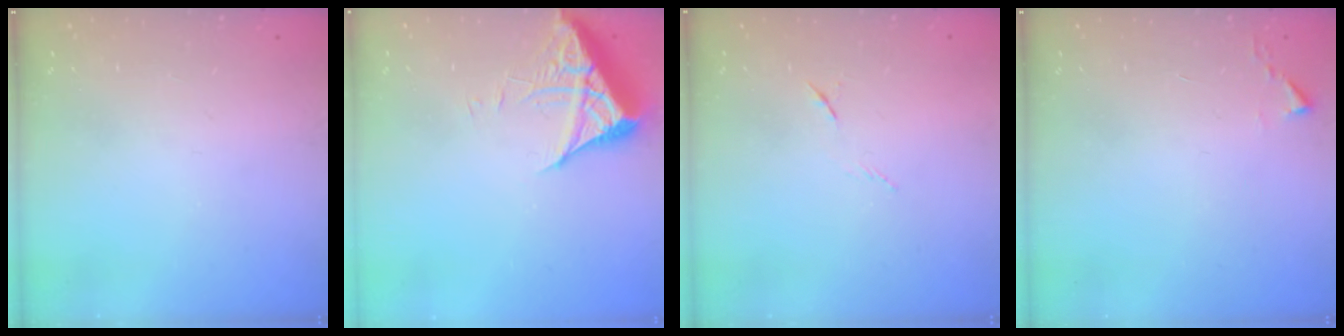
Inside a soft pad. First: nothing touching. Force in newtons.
{"total": 6.1, "press": 6.1, "slide": 0.7}
{"total": 6.2, "press": 6.1, "slide": 0.9}
{"total": 2.4, "press": 2.4, "slide": 0.3}